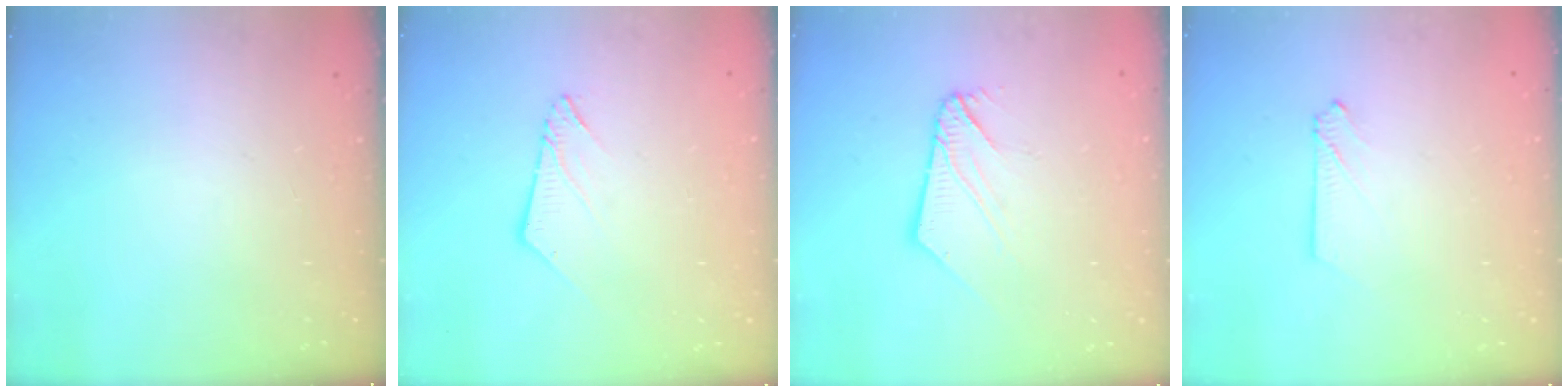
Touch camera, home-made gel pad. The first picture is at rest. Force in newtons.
{"total": 6.2, "press": 6.2, "slide": 0.6}
{"total": 8.8, "press": 8.7, "slide": 1.0}
{"total": 2.2, "press": 2.1, "slide": 0.3}